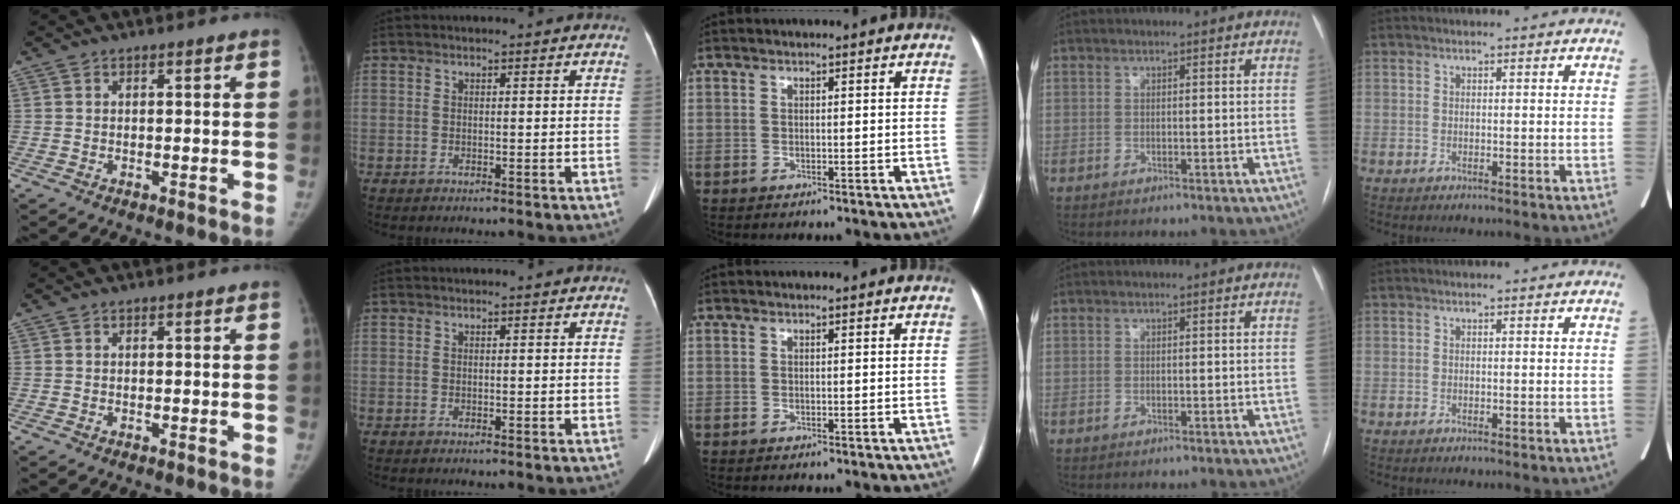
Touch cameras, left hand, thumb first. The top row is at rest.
{}